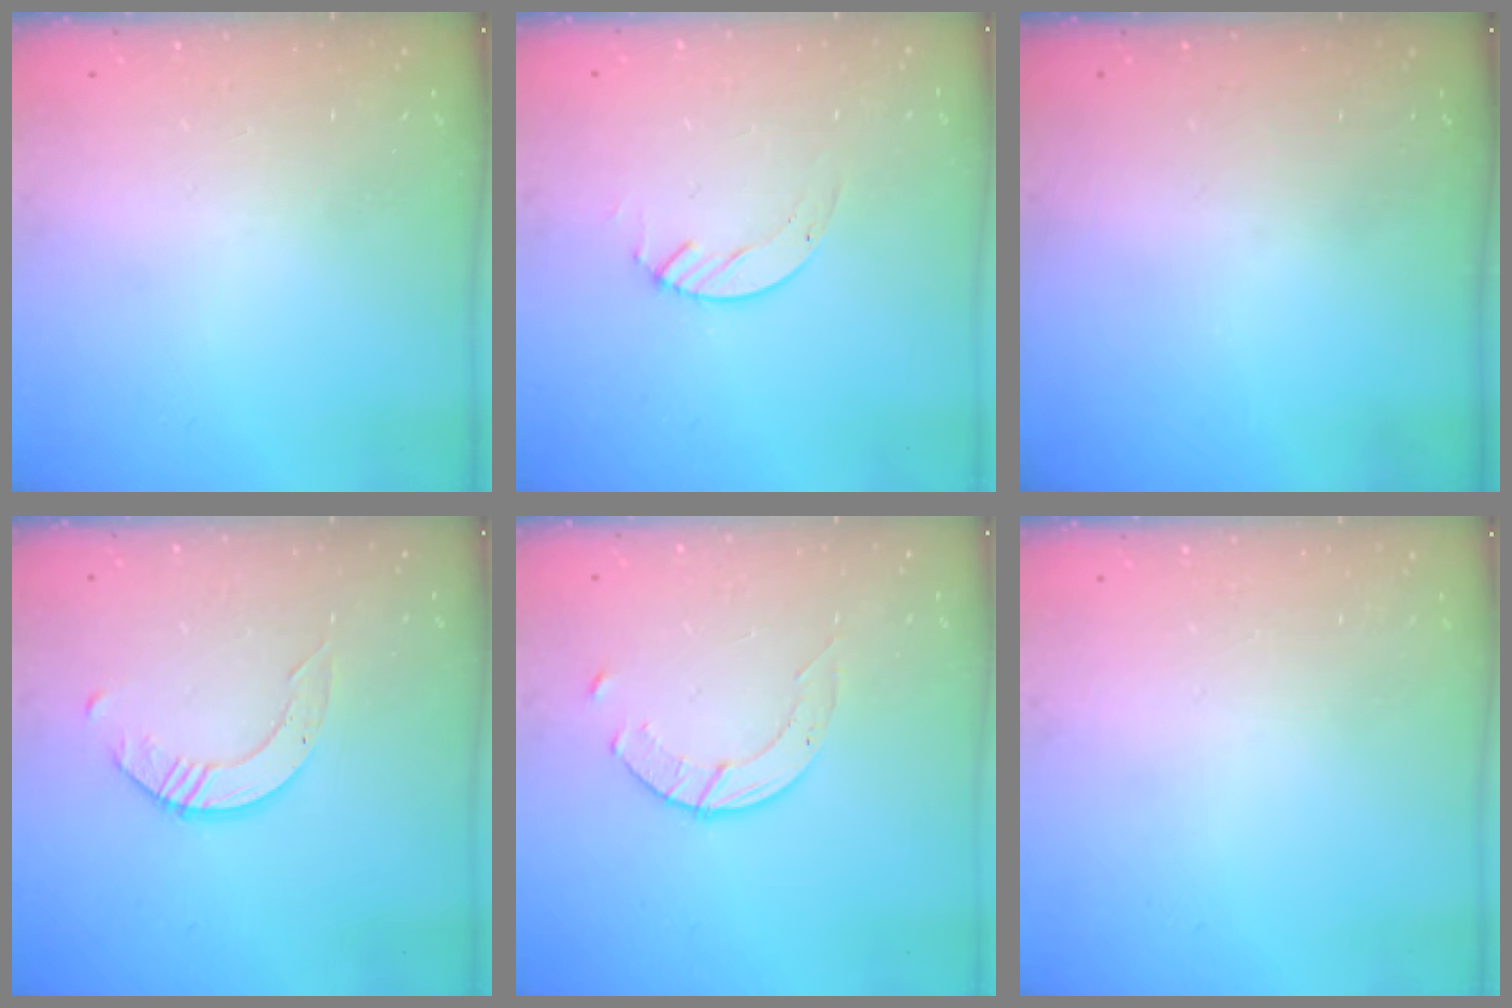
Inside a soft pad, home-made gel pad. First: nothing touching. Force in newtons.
{"total": 2.1, "press": 2.1, "slide": 0.2}
{"total": 0.0}
{"total": 3.1, "press": 3.1, "slide": 0.3}
{"total": 5.1, "press": 5.1, "slide": 0.6}
{"total": 0.0}